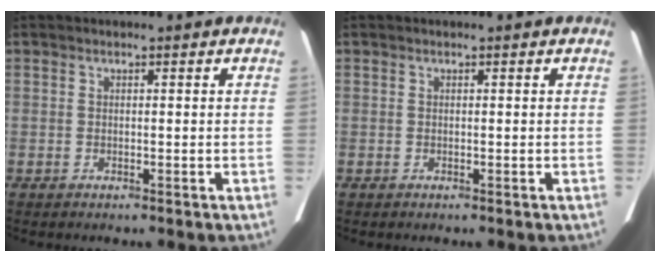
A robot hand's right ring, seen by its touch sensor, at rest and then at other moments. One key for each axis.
{"total": 0.0}